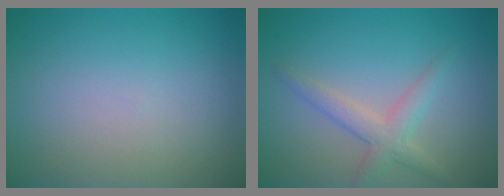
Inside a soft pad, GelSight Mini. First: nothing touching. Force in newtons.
{"total": 2.6, "press": 2.6, "slide": 0.2}